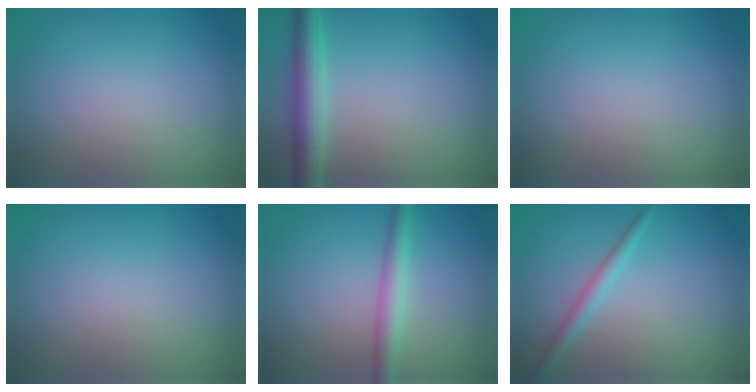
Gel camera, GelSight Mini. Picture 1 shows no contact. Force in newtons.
{"total": 4.3, "press": 4.3, "slide": 0.1}
{"total": 0.0}
{"total": 0.0}
{"total": 2.8, "press": 2.8, "slide": 0.1}
{"total": 1.8, "press": 1.8, "slide": 0.0}